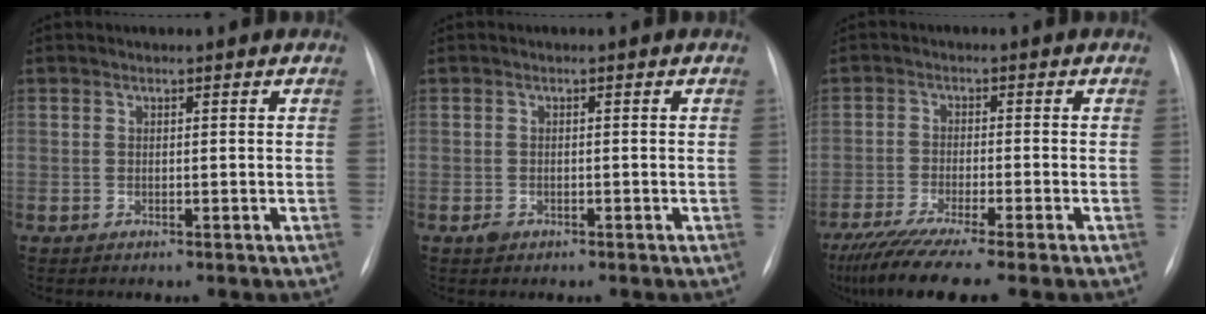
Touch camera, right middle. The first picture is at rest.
{"total": 1.0, "force": [-0.6, 0.7, 0.4], "torque": [-0.007, 0.002, -0.009]}
{"total": 11.2, "force": [-8.7, 0.1, 7.0], "torque": [-0.121, -0.031, -0.142]}